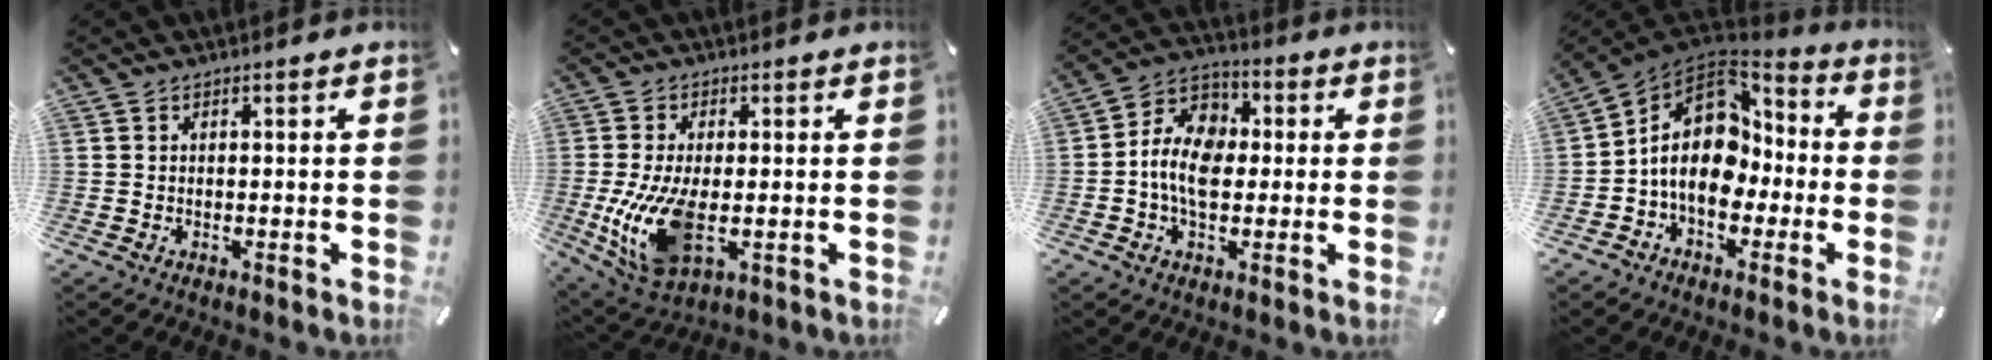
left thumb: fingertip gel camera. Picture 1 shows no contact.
{"total": 13.8, "force": [-1.4, 7.3, 11.6], "torque": [-0.242, -0.026, -0.021]}
{"total": 10.5, "force": [-2.0, 7.7, 6.8], "torque": [-0.142, 0.015, -0.038]}
{"total": 15.0, "force": [-0.1, 11.7, 9.3], "torque": [-0.165, 0.001, -0.002]}